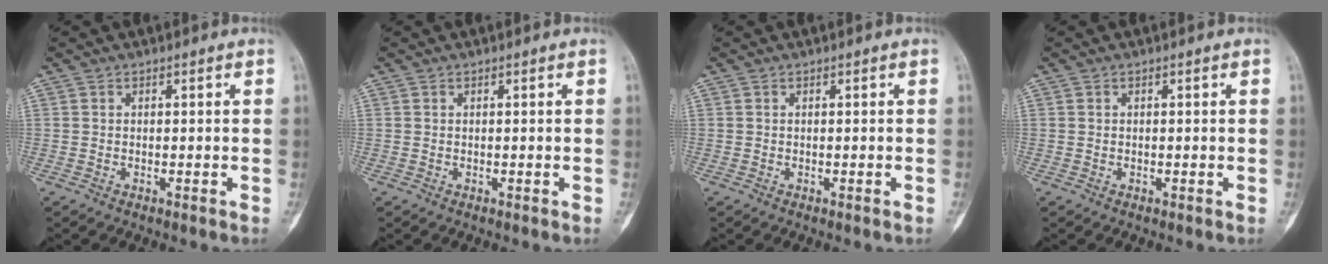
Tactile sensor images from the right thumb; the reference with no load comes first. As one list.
[{"total": 0.0}, {"total": 0.0}, {"total": 0.0}]